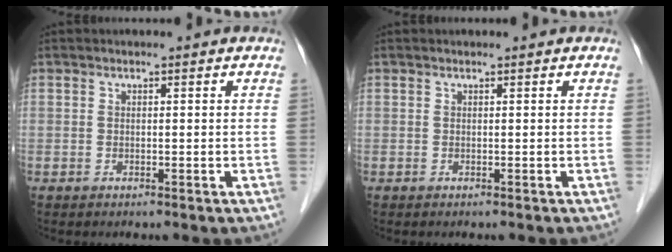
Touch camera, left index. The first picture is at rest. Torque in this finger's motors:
{"motor_torque": [-0.04, 0.05, 0.00, 0.00]}